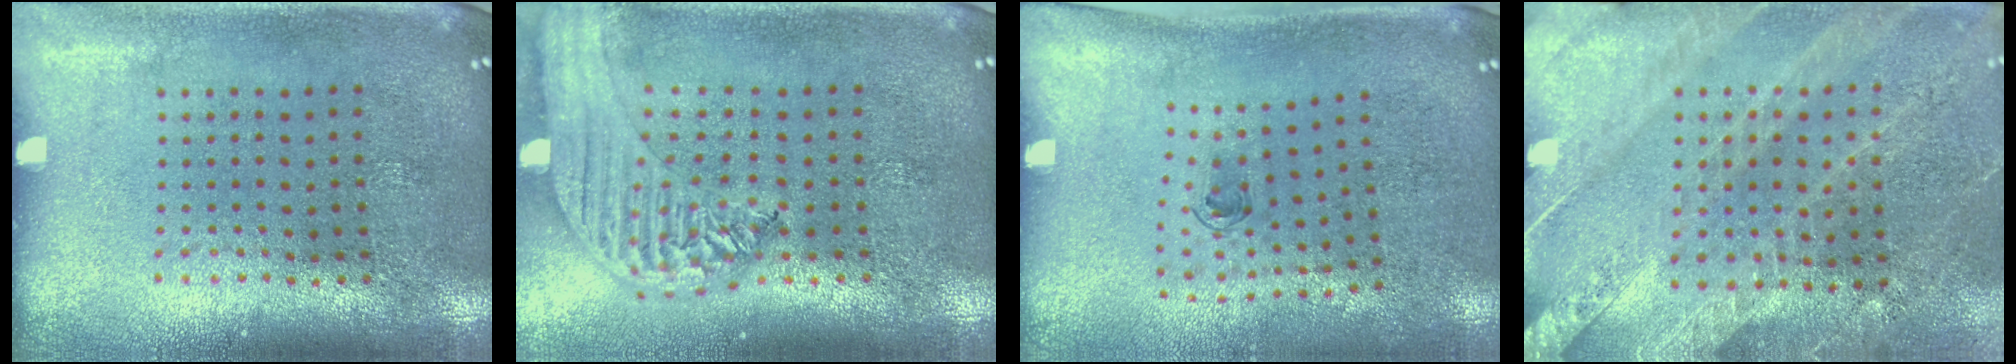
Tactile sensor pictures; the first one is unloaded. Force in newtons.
{"total": 2.2, "press": 2.0, "slide": 0.9}
{"total": 0.7, "press": 0.4, "slide": 0.6}
{"total": 2.6, "press": 2.6, "slide": 0.4}